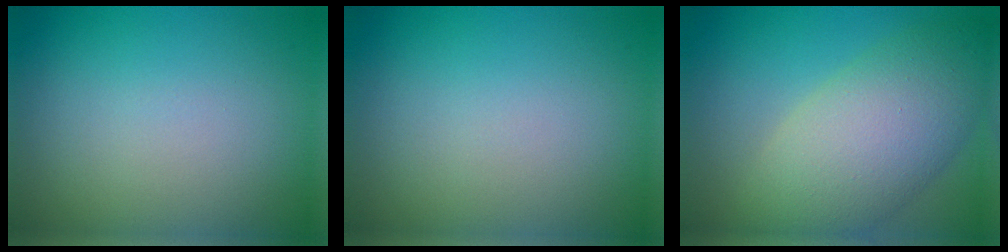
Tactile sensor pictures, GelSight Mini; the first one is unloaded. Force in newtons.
{"total": 0.0}
{"total": 8.6, "press": 8.6, "slide": 0.8}